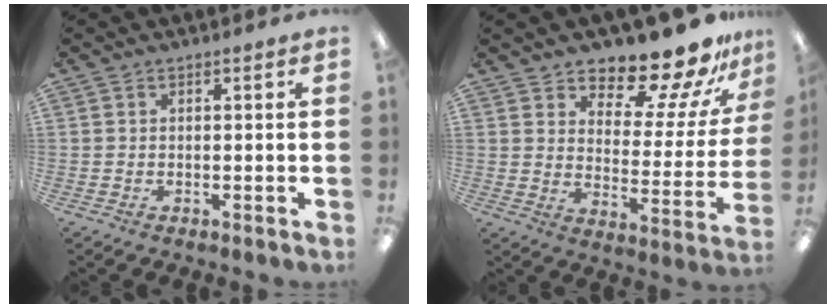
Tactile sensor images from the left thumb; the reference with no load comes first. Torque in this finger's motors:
{"motor_torque": [0.32, 0.43, 0.21, -0.14, 0.06]}